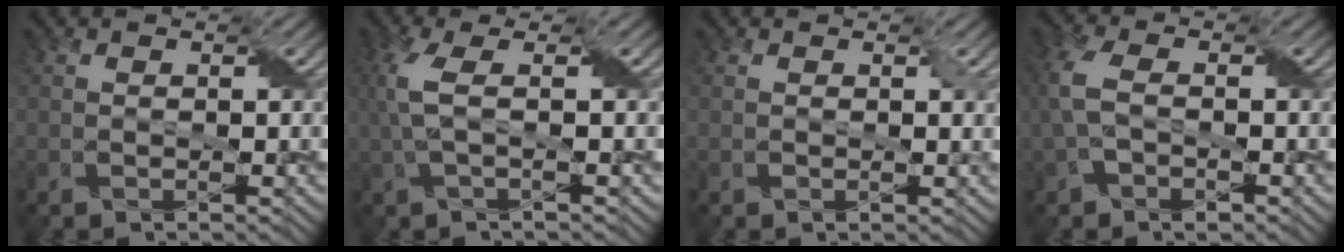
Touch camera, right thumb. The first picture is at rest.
{"total": 4.2, "force": [0.5, 1.3, 4.0], "torque": [-0.096, 0.008, 0.005]}
{"total": 0.6, "force": [0.3, 0.2, 0.5], "torque": [-0.008, -0.002, 0.005]}
{"total": 5.6, "force": [-0.3, 3.6, 4.3], "torque": [-0.118, 0.001, -0.006]}